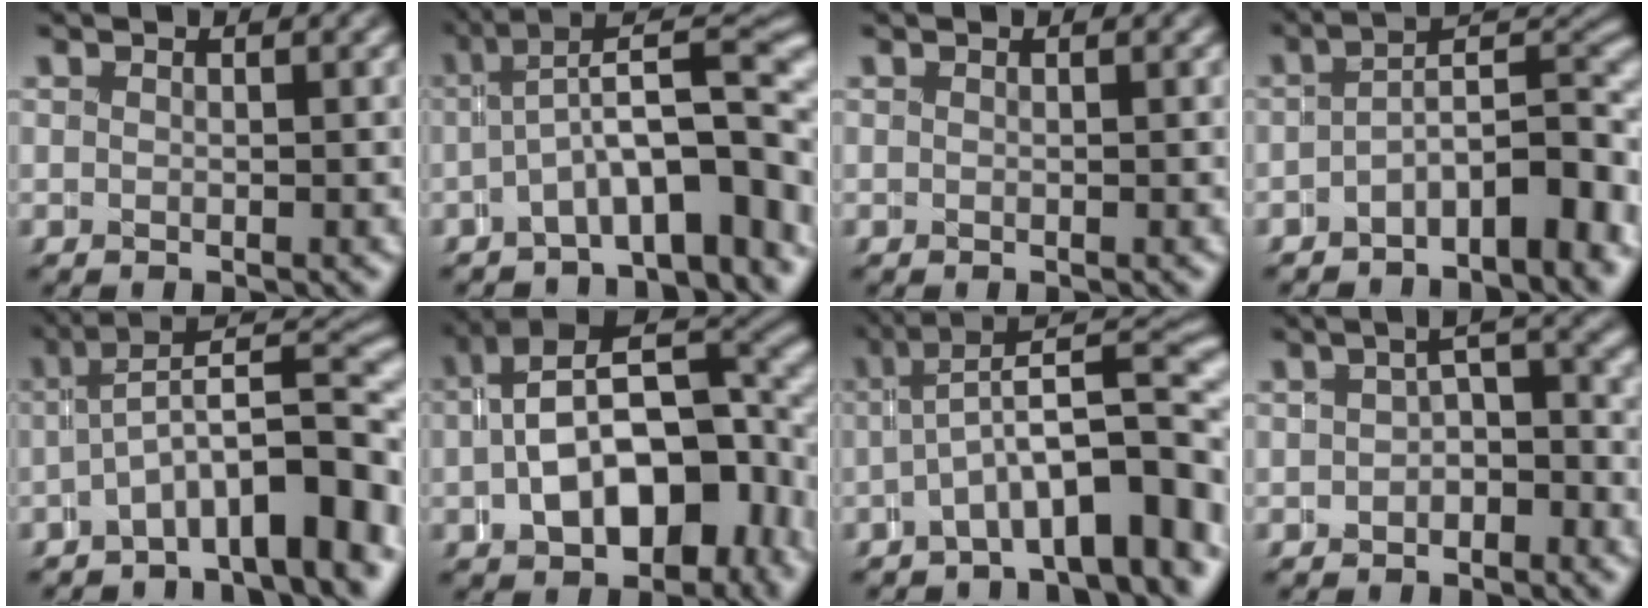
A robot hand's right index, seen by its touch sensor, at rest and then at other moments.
{"total": 8.1, "force": [-1.8, 2.4, 7.5], "torque": [-0.097, -0.004, -0.023]}
{"total": 0.0}
{"total": 6.2, "force": [-2.3, 2.6, 5.1], "torque": [-0.060, 0.004, -0.042]}
{"total": 7.0, "force": [-1.5, 2.1, 6.5], "torque": [-0.078, 0.007, -0.028]}
{"total": 12.3, "force": [-0.2, 7.1, 10.1], "torque": [-0.159, -0.005, 0.007]}
{"total": 7.8, "force": [-1.1, 2.2, 7.4], "torque": [-0.093, 0.003, -0.019]}
{"total": 1.8, "force": [-0.9, 0.8, 1.3], "torque": [-0.007, 0.004, -0.016]}